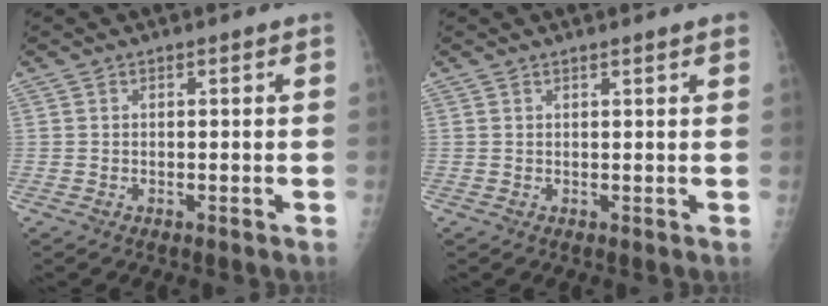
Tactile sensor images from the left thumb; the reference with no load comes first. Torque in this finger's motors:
{"motor_torque": [-0.22, 0.10, -0.27, -0.16, 0.04]}